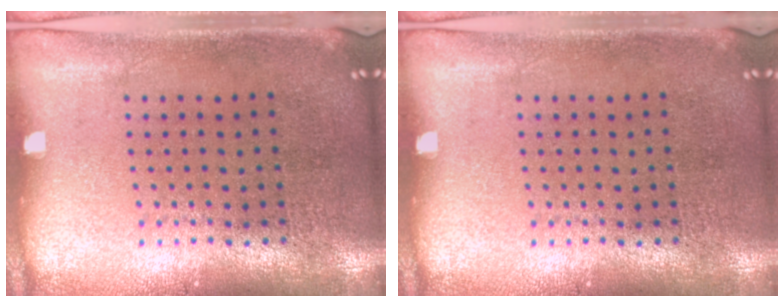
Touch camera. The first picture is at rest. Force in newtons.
{"total": 0.0}